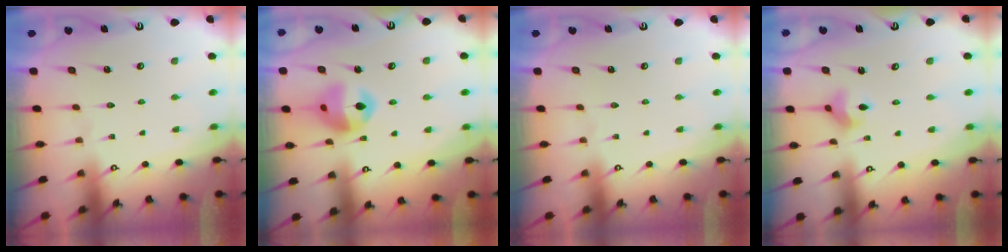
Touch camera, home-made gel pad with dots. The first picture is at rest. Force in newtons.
{"total": 13.7, "press": 13.6, "slide": 1.6}
{"total": 0.0}
{"total": 5.4, "press": 5.4, "slide": 0.6}